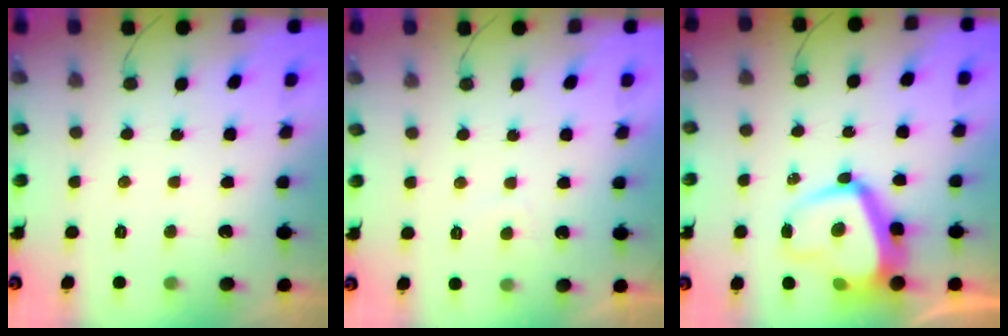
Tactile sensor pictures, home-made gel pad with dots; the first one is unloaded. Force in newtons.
{"total": 2.0, "press": 2.0, "slide": 0.6}
{"total": 11.5, "press": 11.5, "slide": 1.0}